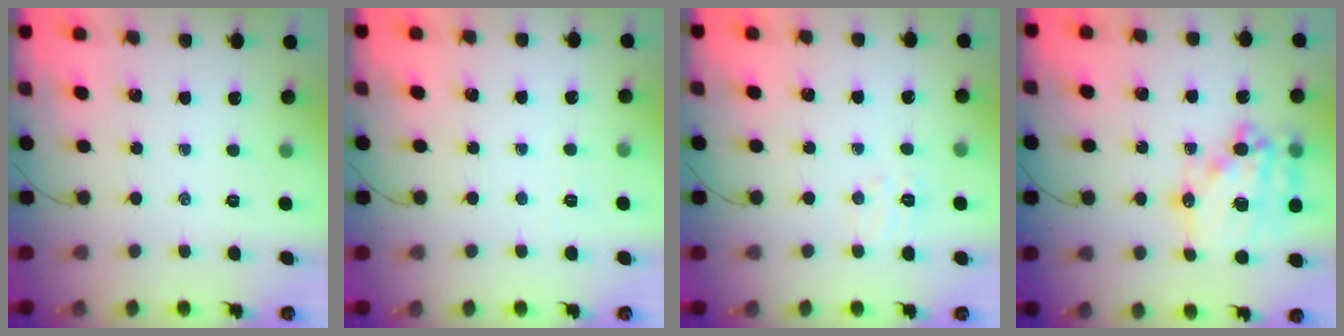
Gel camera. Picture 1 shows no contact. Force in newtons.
{"total": 1.8, "press": 1.7, "slide": 0.5}
{"total": 5.2, "press": 5.0, "slide": 1.2}
{"total": 19.5, "press": 19.1, "slide": 3.9}